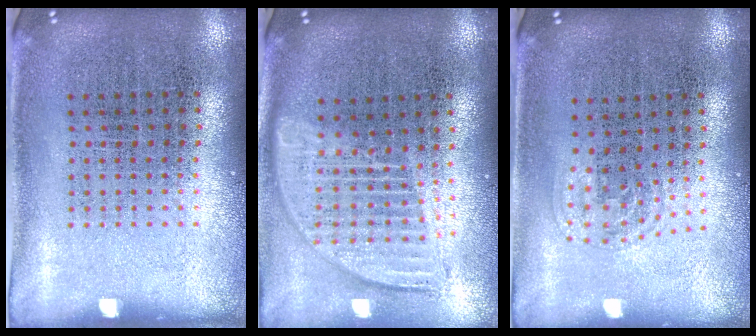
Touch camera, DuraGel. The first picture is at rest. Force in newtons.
{"total": 1.8, "press": 1.5, "slide": 1.0}
{"total": 1.0, "press": 0.7, "slide": 0.7}